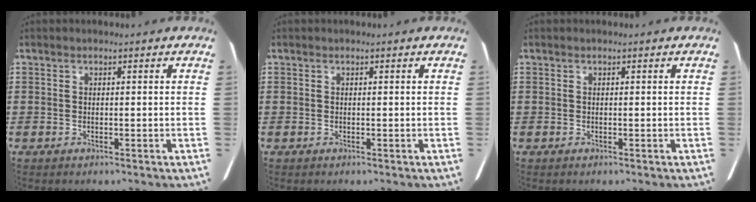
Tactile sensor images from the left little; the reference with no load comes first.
{"total": 0.0}
{"total": 0.0}